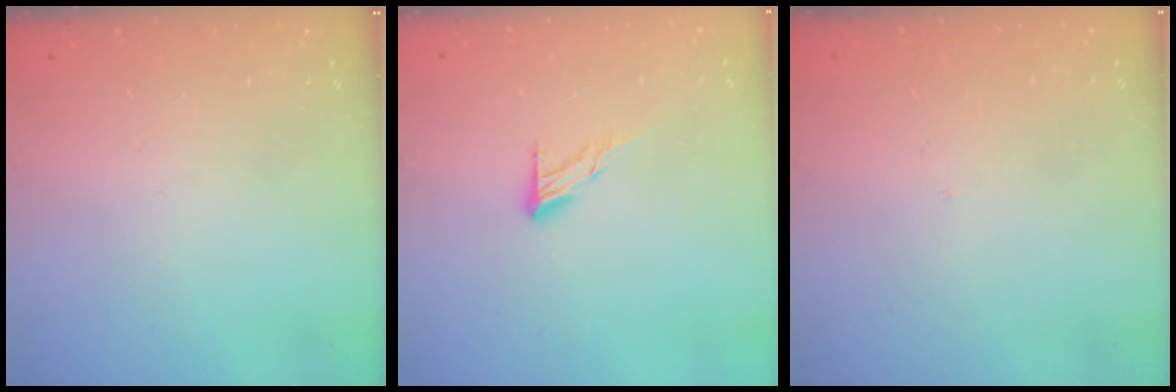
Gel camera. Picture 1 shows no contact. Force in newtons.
{"total": 7.3, "press": 7.3, "slide": 0.4}
{"total": 1.7, "press": 1.6, "slide": 0.1}